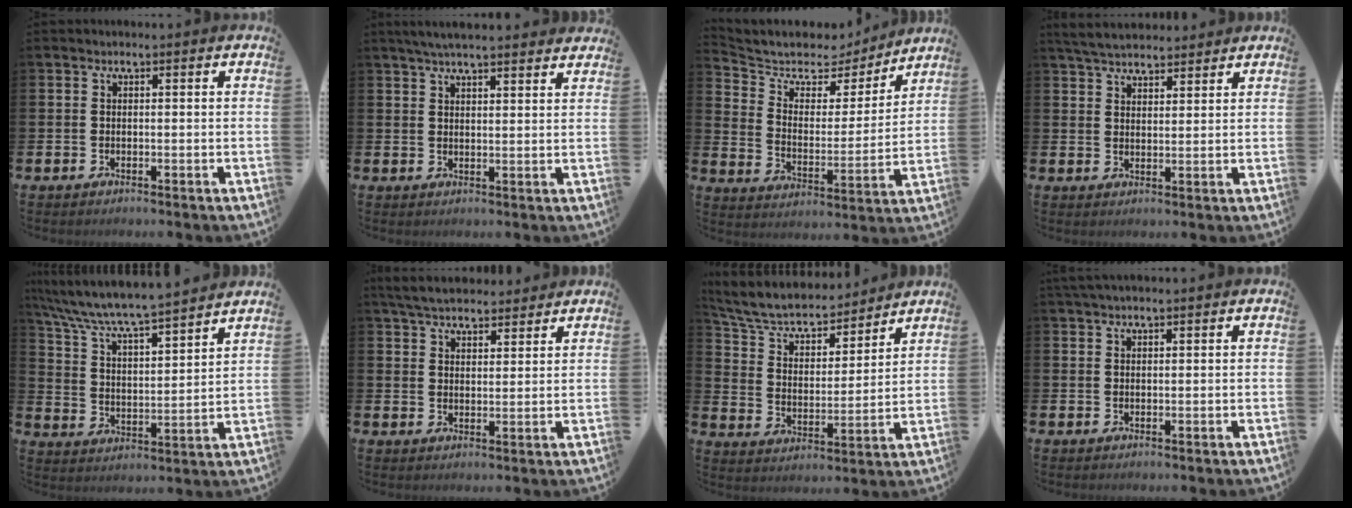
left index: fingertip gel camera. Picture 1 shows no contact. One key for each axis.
{"total": 4.7, "fx": 4.4, "fy": 0.3, "fz": 1.4, "tx": -0.033, "ty": -0.014, "tz": 0.081}
{"total": 6.1, "fx": 5.3, "fy": 2.9, "fz": 1.0, "tx": -0.059, "ty": -0.042, "tz": 0.087}
{"total": 4.8, "fx": 4.6, "fy": 1.0, "fz": 0.7, "tx": -0.032, "ty": -0.015, "tz": 0.085}
{"total": 7.6, "fx": 7.2, "fy": 0.4, "fz": 2.4, "tx": -0.079, "ty": -0.056, "tz": 0.120}
{"total": 5.4, "fx": 5.2, "fy": 1.2, "fz": 0.9, "tx": -0.029, "ty": -0.021, "tz": 0.095}
{"total": 7.8, "fx": 7.1, "fy": 2.5, "fz": 2.1, "tx": -0.081, "ty": -0.052, "tz": 0.123}
{"total": 1.8, "fx": 1.7, "fy": 0.3, "fz": 0.7, "tx": -0.012, "ty": 0.004, "tz": 0.029}